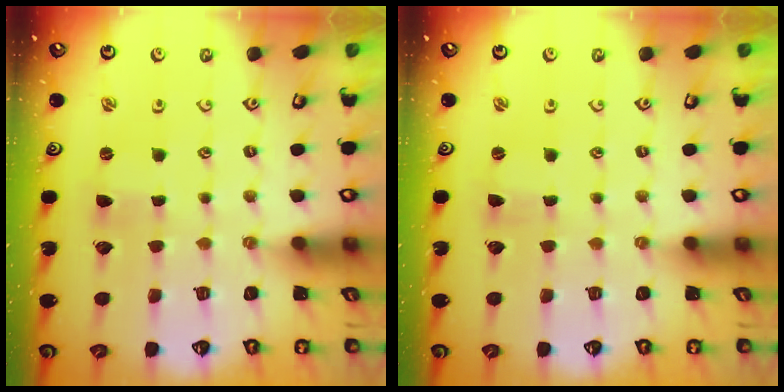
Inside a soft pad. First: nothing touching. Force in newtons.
{"total": 0.0}